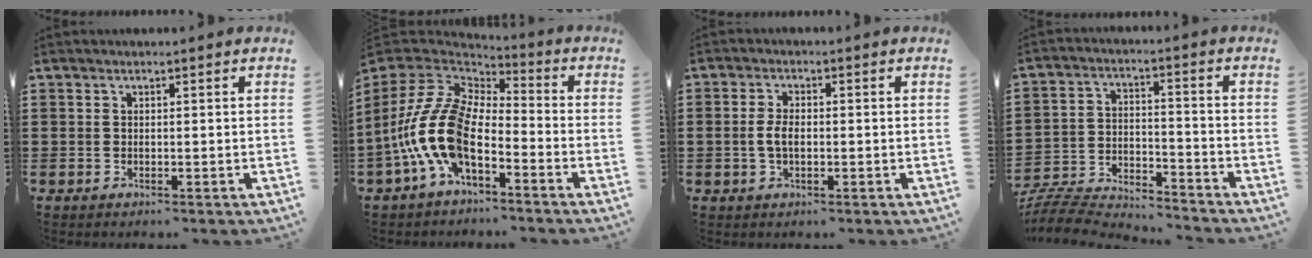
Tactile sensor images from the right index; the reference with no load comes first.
{"total": 13.8, "force": [-4.1, 7.3, 11.0], "torque": [-0.273, -0.006, -0.090]}
{"total": 3.3, "force": [-0.4, 1.7, 2.8], "torque": [-0.069, -0.001, -0.012]}
{"total": 6.8, "force": [-6.7, 0.4, 0.9], "torque": [-0.035, -0.003, -0.140]}